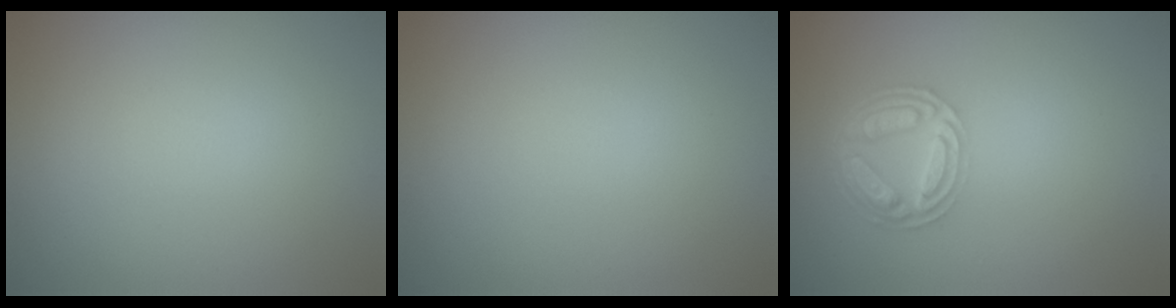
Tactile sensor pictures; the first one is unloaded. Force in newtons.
{"total": 0.0}
{"total": 4.7, "press": 3.7, "slide": 3.0}